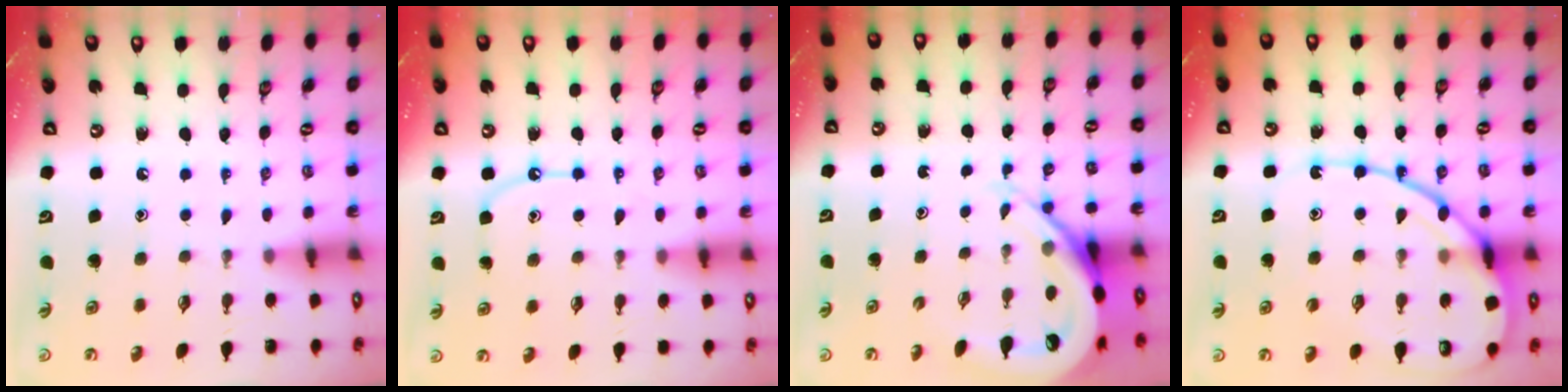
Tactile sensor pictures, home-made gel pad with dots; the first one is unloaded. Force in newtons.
{"total": 6.1, "press": 6.1, "slide": 0.7}
{"total": 9.0, "press": 8.9, "slide": 1.0}
{"total": 15.4, "press": 15.3, "slide": 1.4}